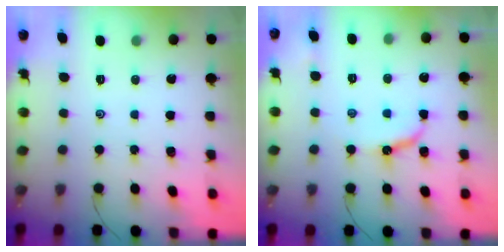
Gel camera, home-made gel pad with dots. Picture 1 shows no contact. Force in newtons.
{"total": 8.2, "press": 8.2, "slide": 0.7}